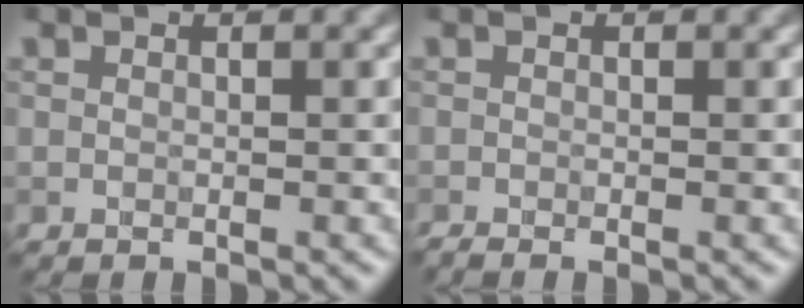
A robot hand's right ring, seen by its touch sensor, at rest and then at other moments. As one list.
[{"total": 0.8, "force": [-0.7, 0.0, 0.3], "torque": [-0.006, -0.004, -0.018]}]